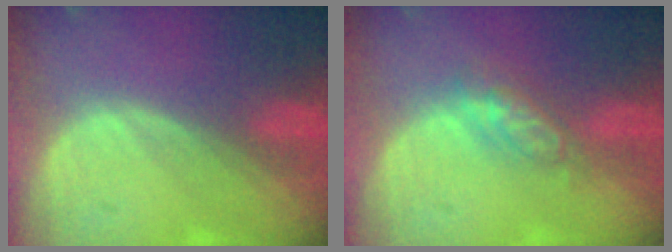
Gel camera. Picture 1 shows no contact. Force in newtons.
{"total": 4.8, "press": 4.2, "slide": 2.2}